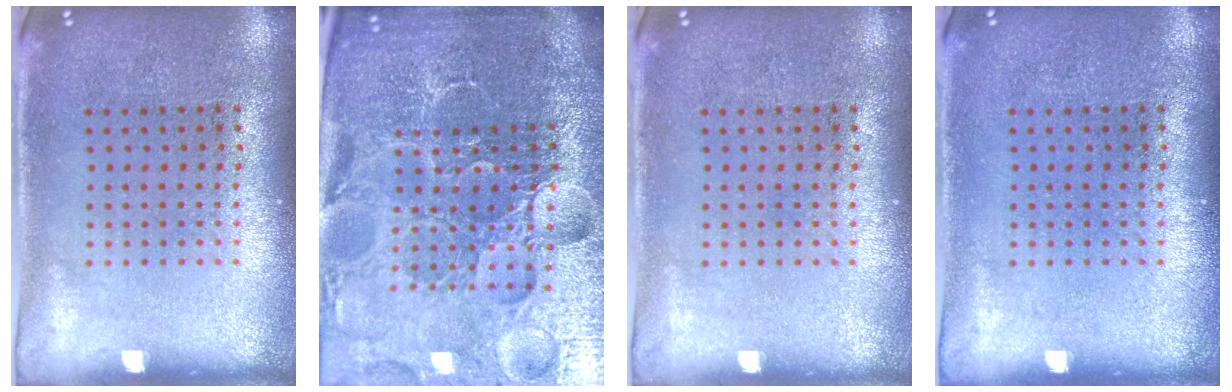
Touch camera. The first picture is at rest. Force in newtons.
{"total": 6.8, "press": 5.9, "slide": 3.2}
{"total": 0.0}
{"total": 0.0}